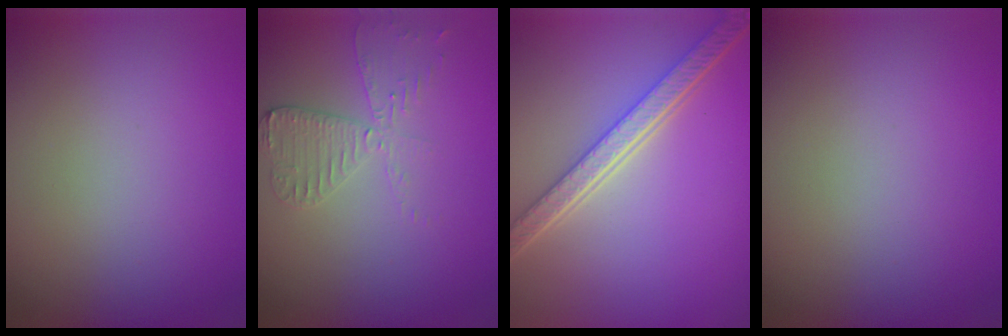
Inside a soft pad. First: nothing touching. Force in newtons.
{"total": 2.9, "press": 2.8, "slide": 0.6}
{"total": 5.4, "press": 4.1, "slide": 3.5}
{"total": 0.0}